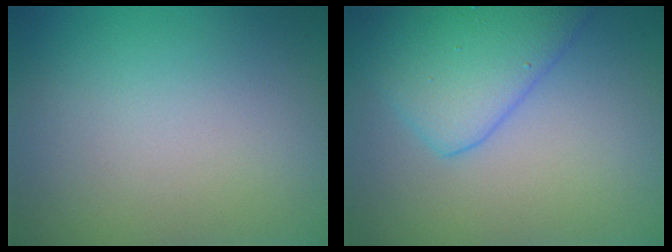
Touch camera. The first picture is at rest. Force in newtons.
{"total": 5.7, "press": 5.7, "slide": 0.3}